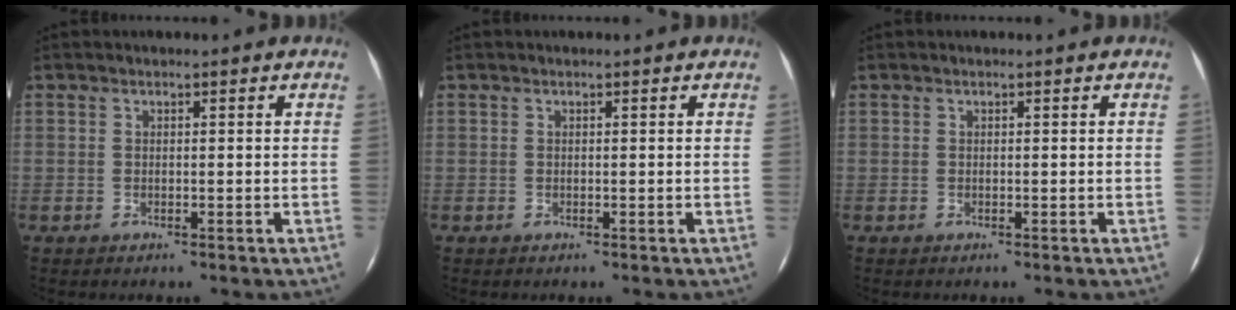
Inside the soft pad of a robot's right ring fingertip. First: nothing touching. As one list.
[{"total": 0.0}, {"total": 0.0}]